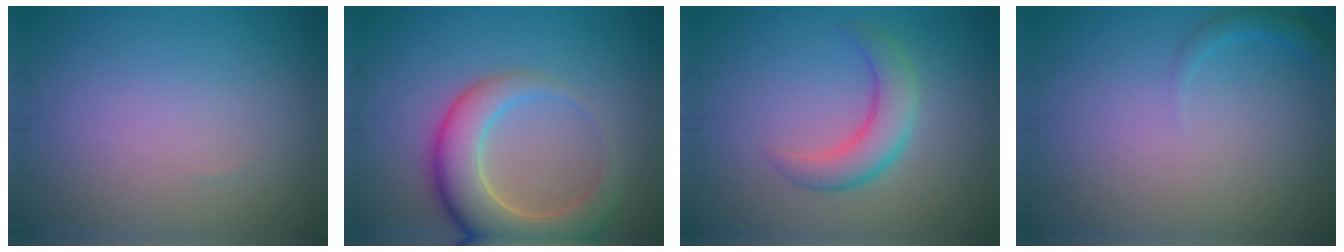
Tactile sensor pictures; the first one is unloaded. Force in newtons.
{"total": 7.0, "press": 7.0, "slide": 0.7}
{"total": 3.5, "press": 3.5, "slide": 0.1}
{"total": 1.1, "press": 1.1, "slide": 0.1}